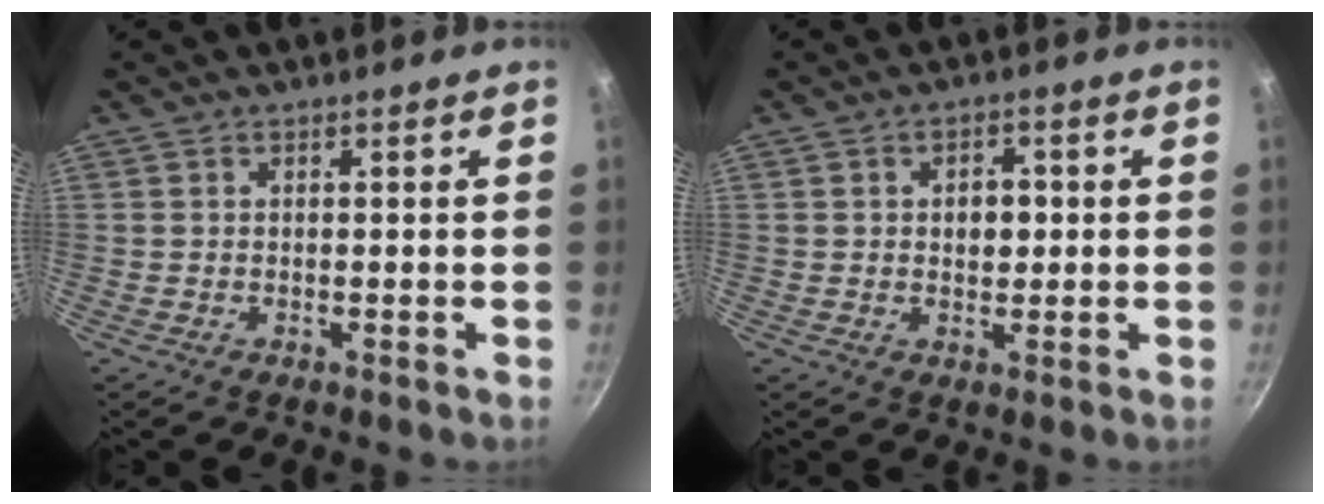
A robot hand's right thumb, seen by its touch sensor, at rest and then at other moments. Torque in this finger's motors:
{"motor_torque": [-0.15, 0.04, 0.17, -0.04, 0.09]}